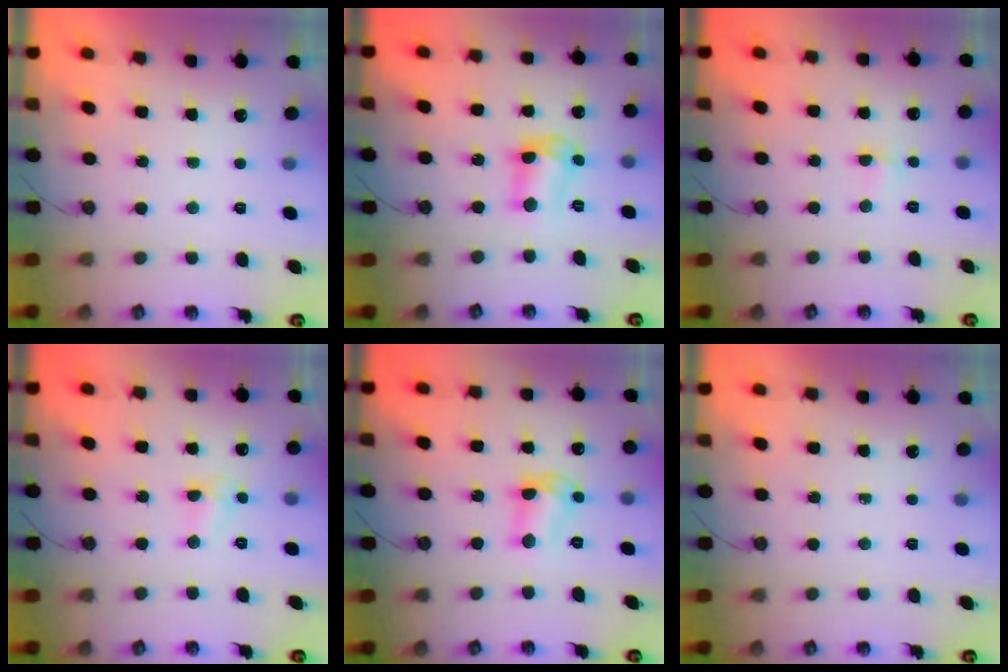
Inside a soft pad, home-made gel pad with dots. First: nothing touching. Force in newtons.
{"total": 7.9, "press": 7.9, "slide": 0.5}
{"total": 2.6, "press": 2.5, "slide": 0.5}
{"total": 5.0, "press": 5.0, "slide": 0.6}
{"total": 8.8, "press": 8.7, "slide": 0.7}
{"total": 0.0}